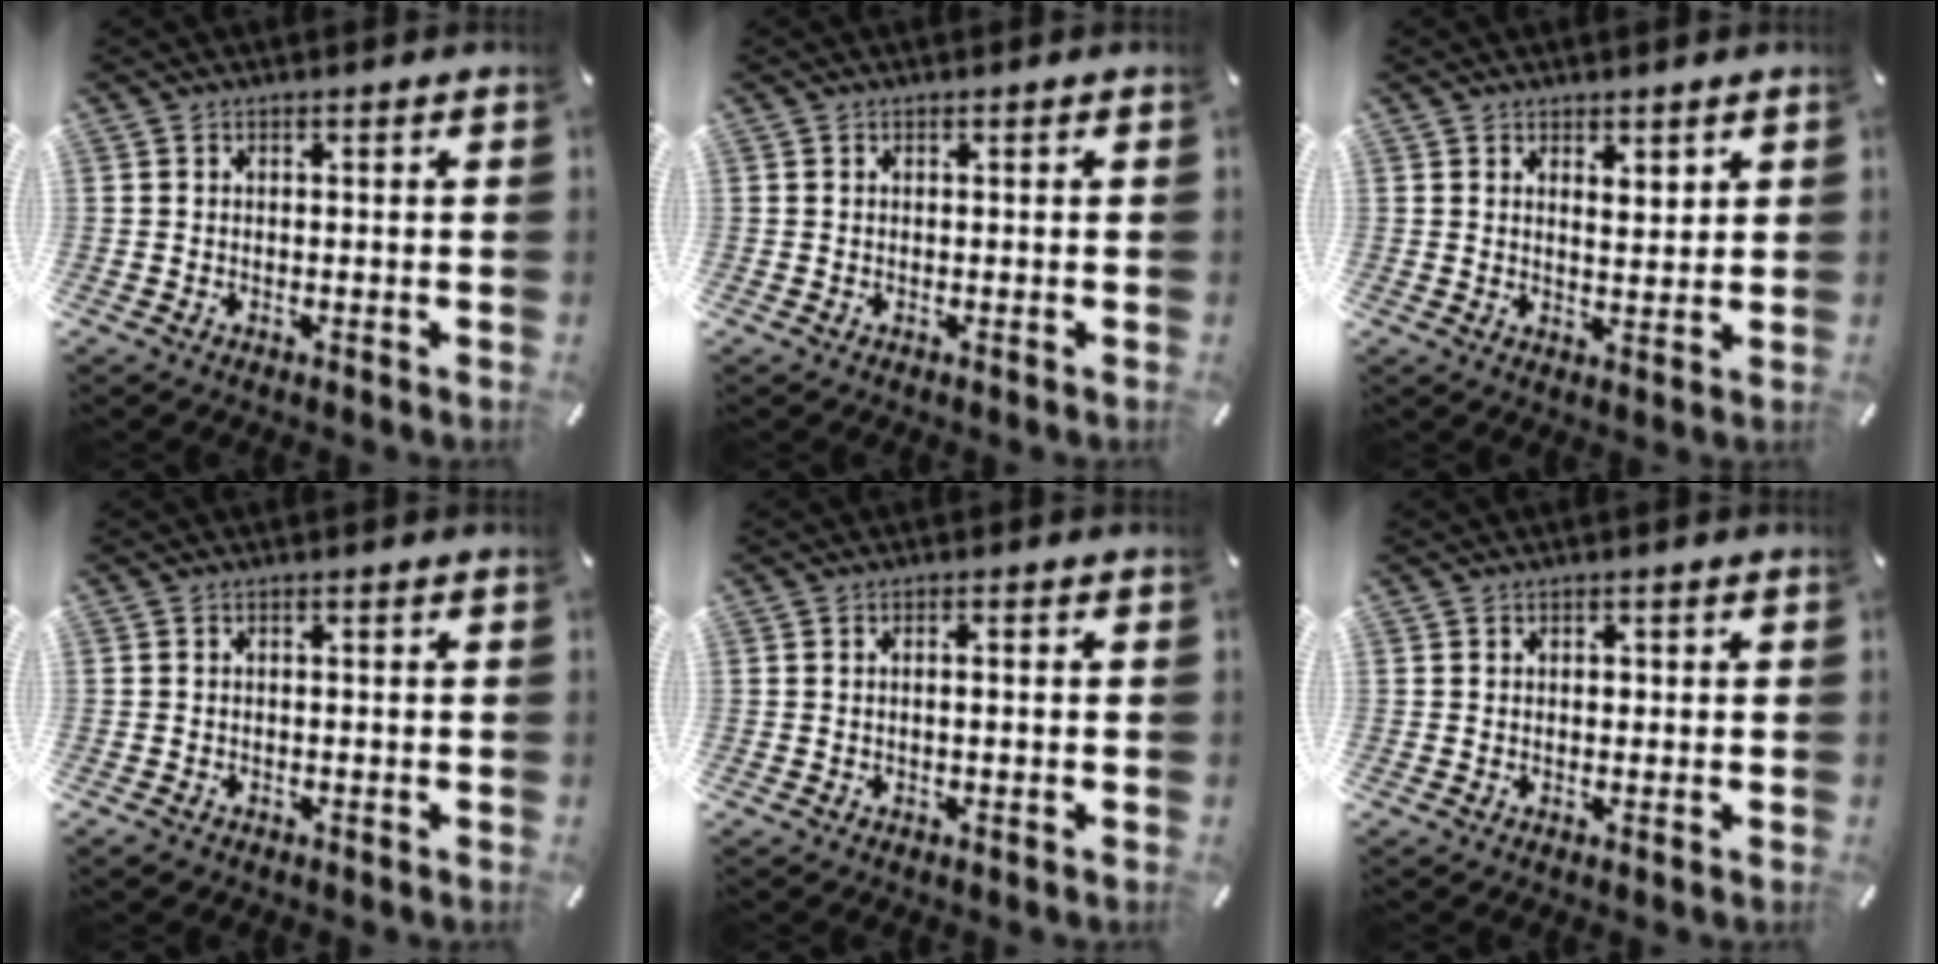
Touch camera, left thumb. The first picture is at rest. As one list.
[{"total": 0.0}, {"total": 3.2, "force": [2.5, 1.7, 1.1], "torque": [-0.003, -0.017, 0.042]}, {"total": 0.9, "force": [-0.7, 0.5, 0.1], "torque": [-0.003, 0.005, -0.016]}, {"total": 1.4, "force": [-0.5, 0.3, 1.3], "torque": [-0.023, 0.001, -0.008]}, {"total": 0.6, "force": [-0.1, 0.5, 0.3], "torque": [-0.006, 0.003, -0.002]}]